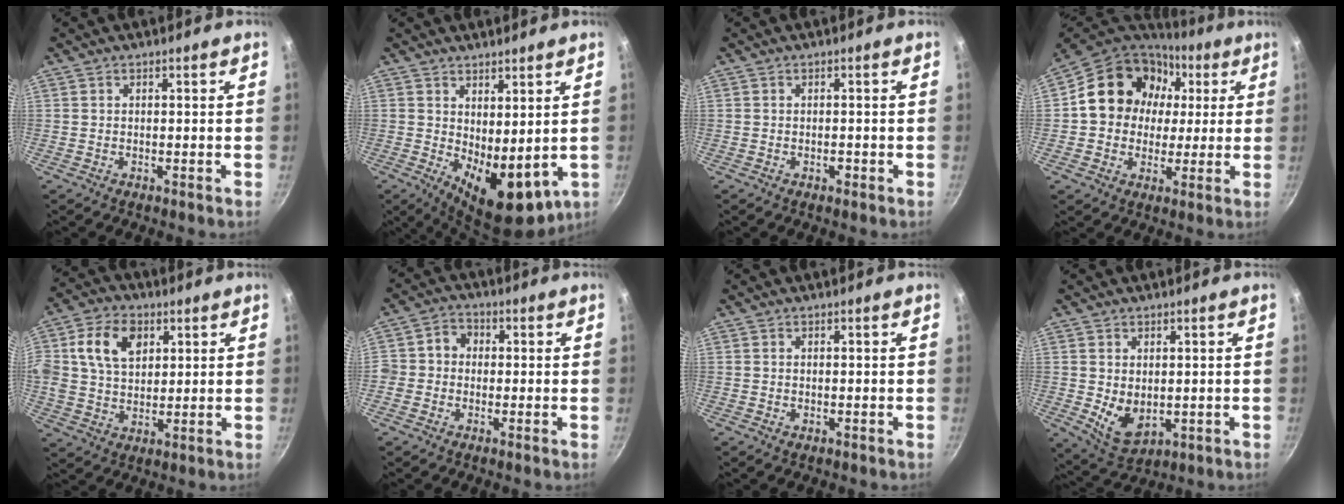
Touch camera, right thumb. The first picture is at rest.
{"total": 10.9, "force": [0.9, 5.5, 9.4], "torque": [-0.113, -0.029, 0.033]}
{"total": 1.0, "force": [-0.5, 0.6, 0.7], "torque": [-0.011, 0.004, -0.007]}
{"total": 18.0, "force": [3.7, 15.2, 8.9], "torque": [-0.129, 0.026, 0.051]}
{"total": 12.7, "force": [3.9, 9.0, 8.1], "torque": [-0.139, 0.008, 0.064]}
{"total": 4.8, "force": [-0.3, 4.3, 2.0], "torque": [-0.003, 0.008, -0.020]}
{"total": 0.5, "force": [-0.1, 0.3, 0.4], "torque": [-0.005, 0.000, -0.002]}
{"total": 7.2, "force": [0.2, 4.8, 5.3], "torque": [-0.081, -0.022, 0.021]}